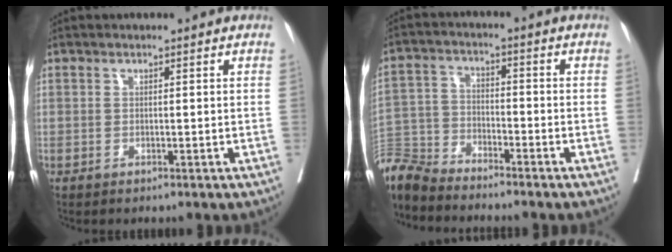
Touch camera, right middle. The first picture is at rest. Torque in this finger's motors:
{"motor_torque": [0.35, -0.36, 0.38, 0.12]}